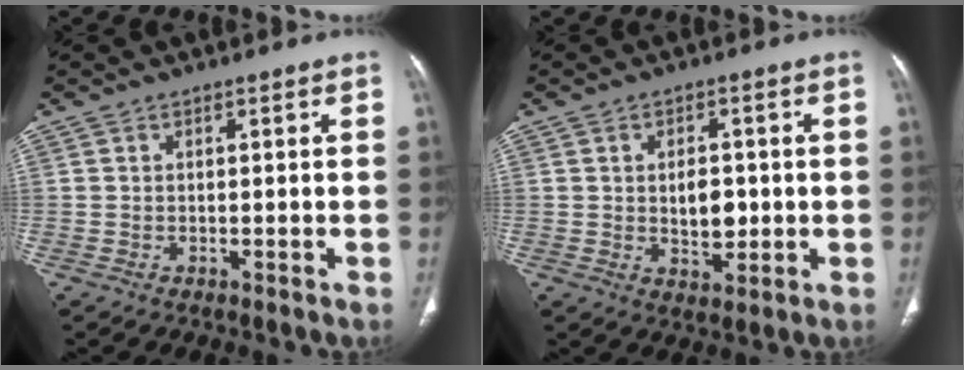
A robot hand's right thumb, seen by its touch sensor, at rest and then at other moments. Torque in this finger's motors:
{"motor_torque": [-0.16, 0.31, 0.14, 0.23, 0.10]}